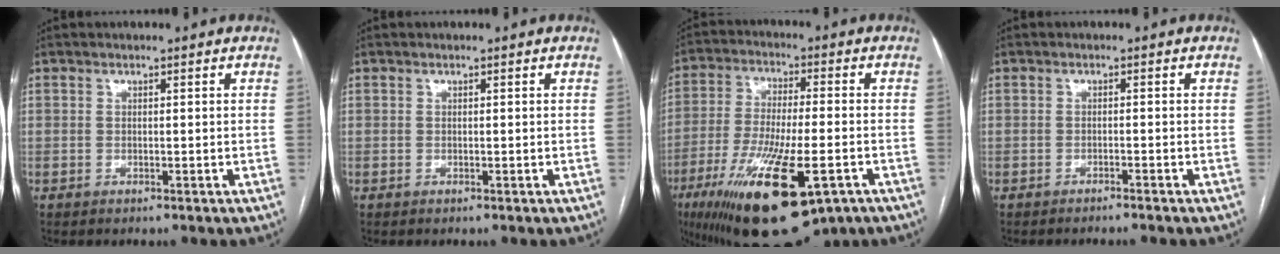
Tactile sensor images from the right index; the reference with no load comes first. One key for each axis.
{"total": 0.0}
{"total": 20.9, "fx": -10.4, "fy": 5.2, "fz": 17.4, "tx": -0.315, "ty": -0.041, "tz": -0.167}
{"total": 2.4, "fx": -2.1, "fy": -0.6, "fz": 0.9, "tx": -0.008, "ty": 0.003, "tz": -0.028}